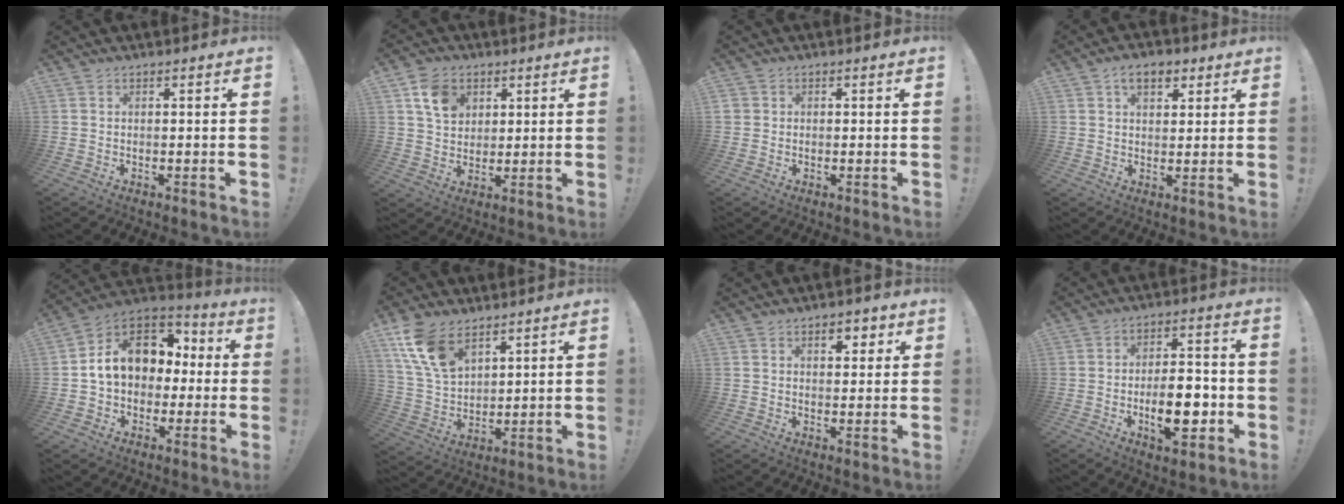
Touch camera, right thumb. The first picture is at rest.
{"total": 9.4, "force": [4.5, 7.3, 4.0], "torque": [-0.051, -0.018, 0.087]}
{"total": 1.5, "force": [0.2, 1.5, 0.1], "torque": [-0.008, 0.005, 0.005]}
{"total": 6.5, "force": [3.1, 4.1, 4.0], "torque": [-0.056, -0.001, 0.056]}
{"total": 15.1, "force": [2.8, 11.7, 9.2], "torque": [-0.130, 0.004, 0.060]}
{"total": 13.4, "force": [8.4, 7.4, 7.4], "torque": [-0.148, -0.038, 0.164]}
{"total": 4.2, "force": [2.3, 2.5, 2.5], "torque": [-0.021, -0.007, 0.034]}
{"total": 12.6, "force": [-3.7, 5.7, 10.6], "torque": [-0.170, 0.006, -0.064]}